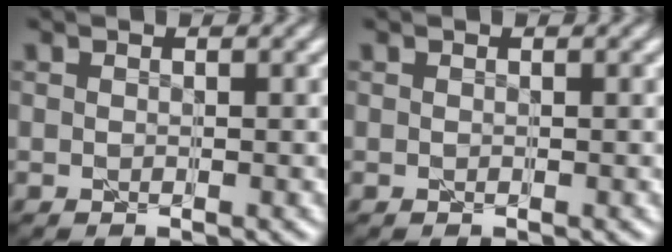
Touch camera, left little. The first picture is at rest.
{"total": 0.0}